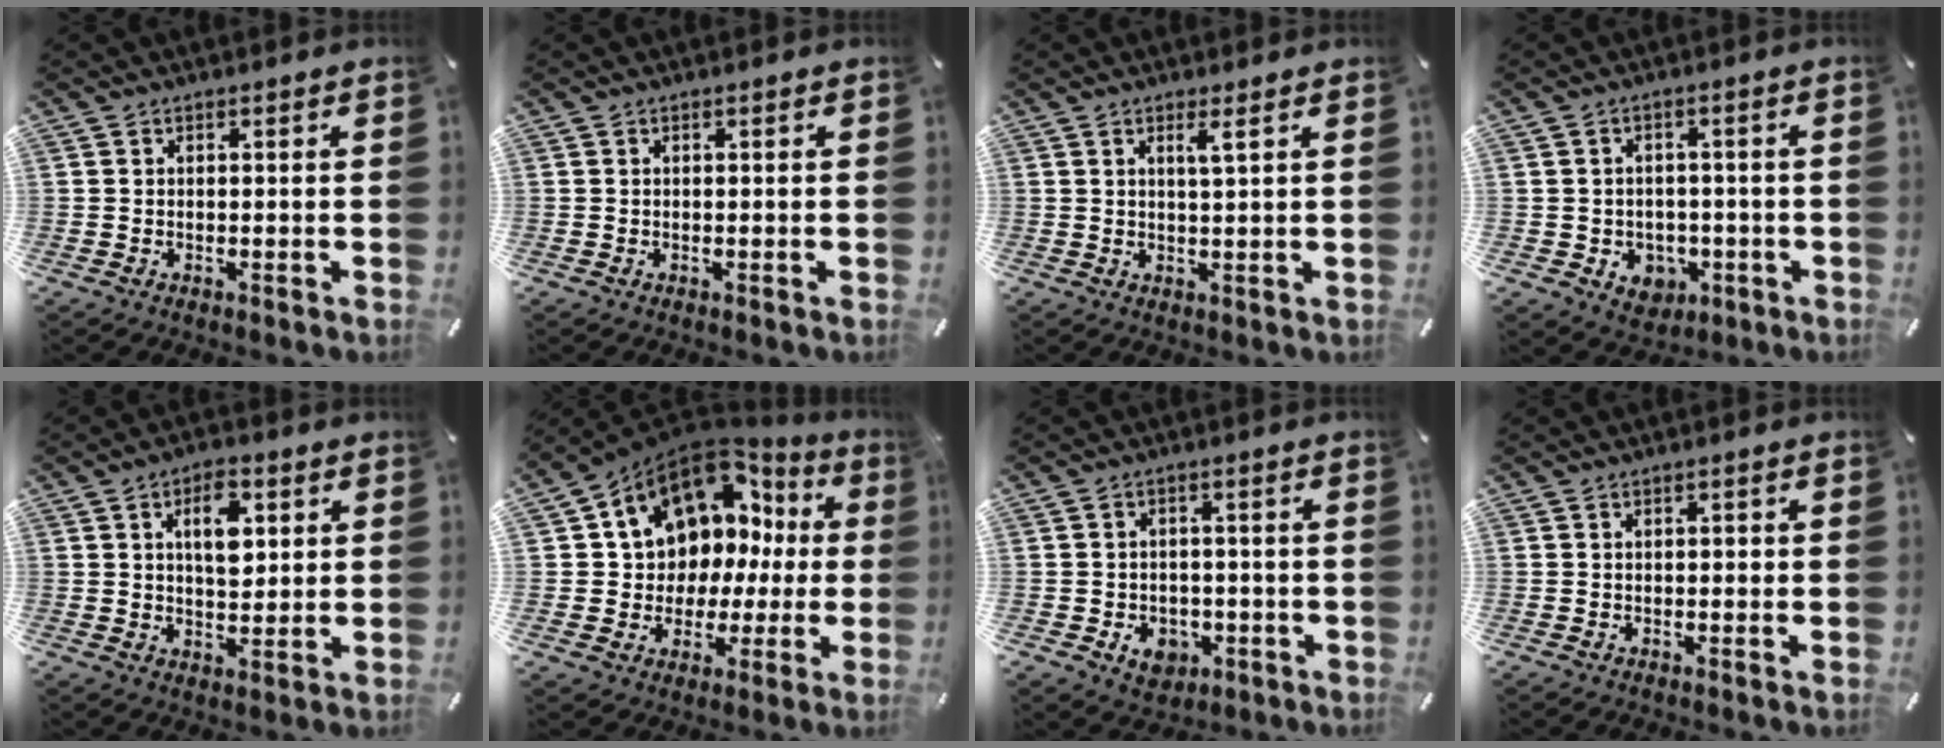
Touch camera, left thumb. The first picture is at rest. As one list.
[{"total": 0.0}, {"total": 2.6, "force": [1.4, -0.1, 2.1], "torque": [-0.048, -0.004, 0.023]}, {"total": 5.2, "force": [-1.2, 4.8, 1.8], "torque": [-0.024, 0.004, -0.022]}, {"total": 8.7, "force": [2.7, 5.1, 6.5], "torque": [-0.090, -0.006, 0.040]}, {"total": 13.0, "force": [6.5, 9.9, 5.4], "torque": [-0.099, -0.057, 0.120]}, {"total": 6.0, "force": [-2.0, 5.0, 2.6], "torque": [-0.032, 0.008, -0.035]}, {"total": 1.1, "force": [0.0, 0.7, 0.8], "torque": [-0.017, 0.004, -0.003]}]